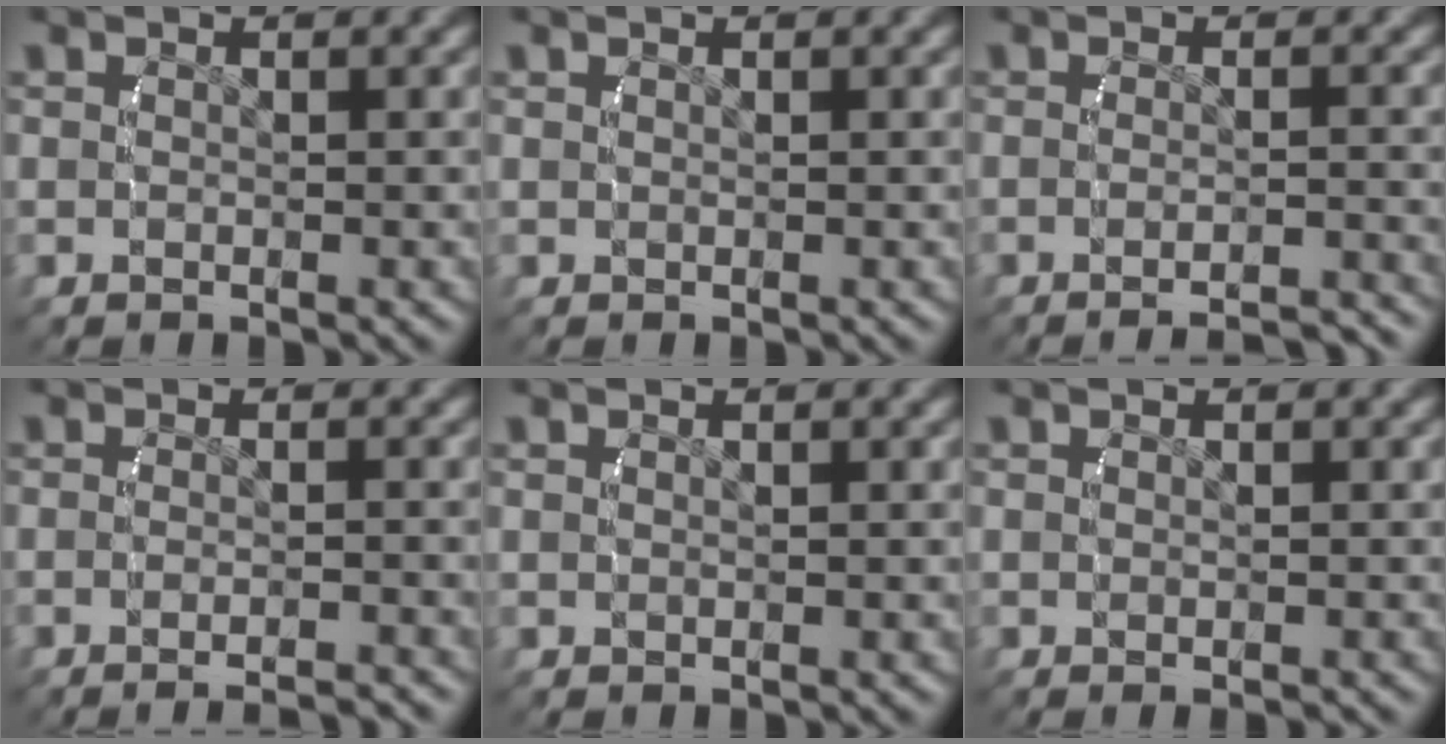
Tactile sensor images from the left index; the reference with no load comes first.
{"total": 0.0}
{"total": 5.9, "force": [-5.5, 0.9, 1.9], "torque": [-0.018, -0.012, -0.079]}
{"total": 3.7, "force": [-3.4, 0.3, 1.5], "torque": [-0.015, -0.008, -0.047]}
{"total": 0.0}
{"total": 0.6, "force": [-0.4, 0.0, 0.5], "torque": [-0.006, 0.001, -0.005]}